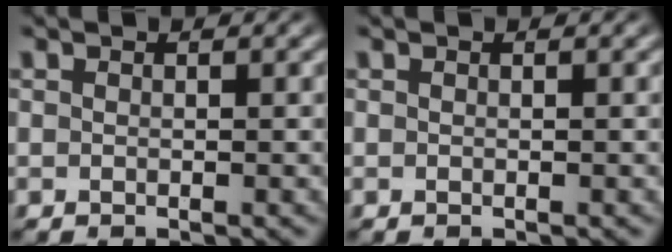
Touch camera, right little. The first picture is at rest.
{"total": 0.0}